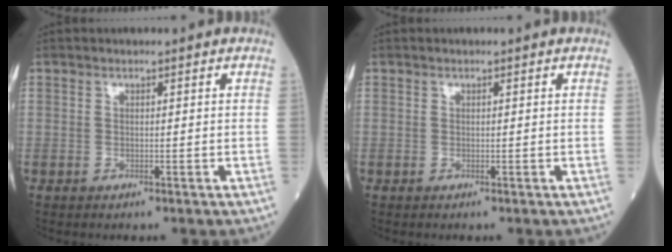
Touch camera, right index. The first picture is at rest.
{"total": 0.0}